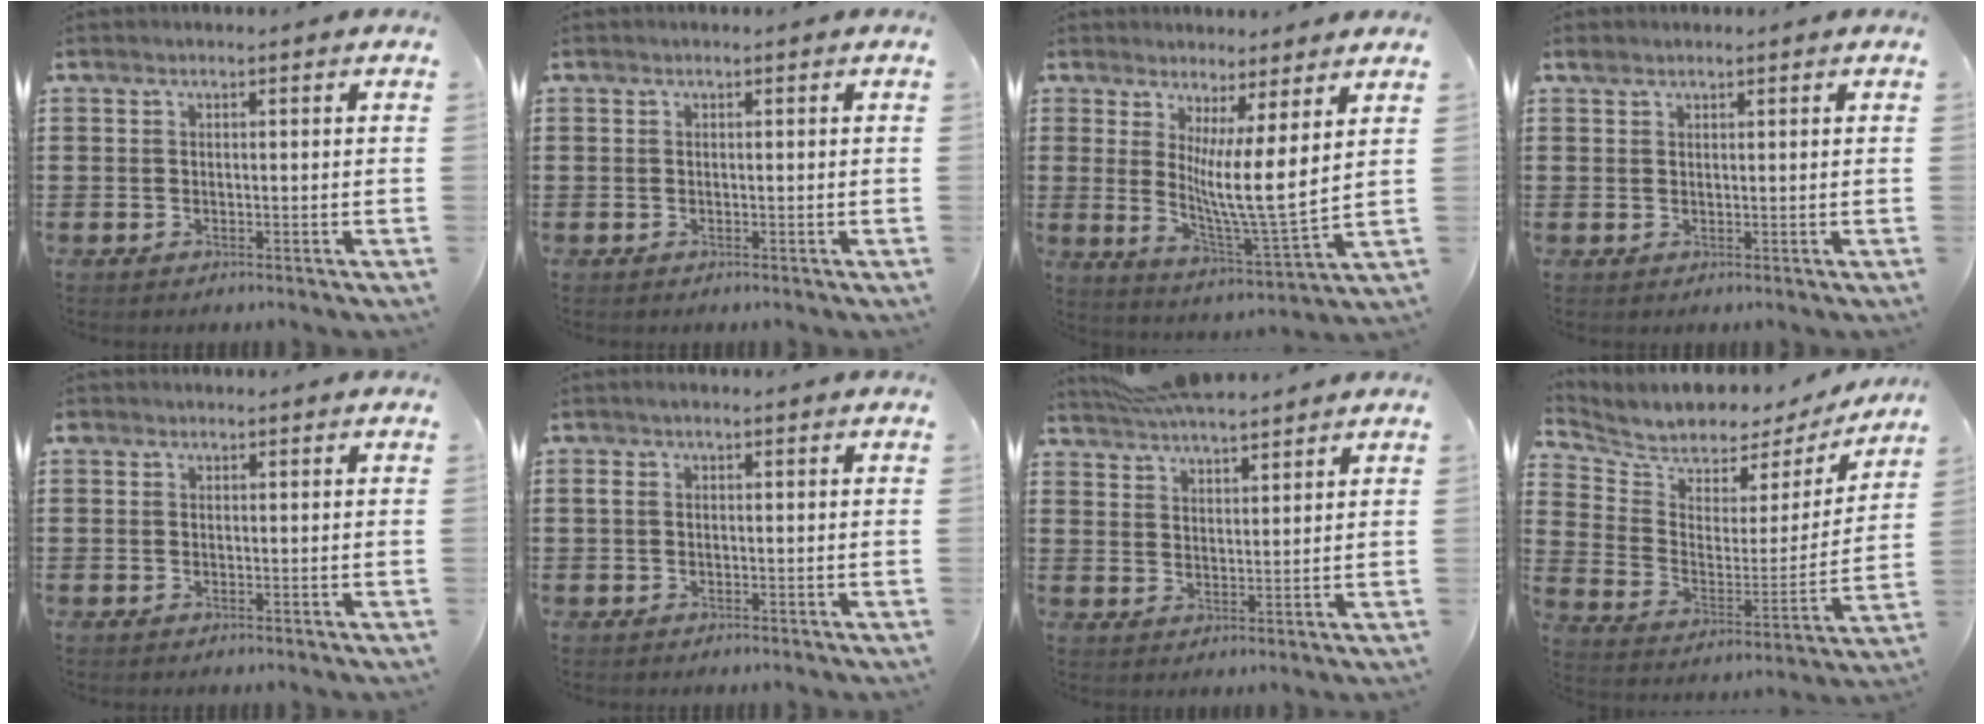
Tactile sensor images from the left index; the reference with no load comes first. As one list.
[{"total": 0.0}, {"total": 8.8, "force": [3.5, 0.6, 8.1], "torque": [-0.135, -0.040, 0.058]}, {"total": 1.3, "force": [1.0, 0.7, 0.2], "torque": [-0.006, 0.003, 0.020]}, {"total": 0.5, "force": [0.2, 0.5, 0.1], "torque": [-0.004, 0.005, 0.003]}, {"total": 1.2, "force": [-0.2, 0.6, 1.0], "torque": [-0.028, -0.001, -0.007]}, {"total": 5.2, "force": [4.9, 0.8, 1.5], "torque": [-0.044, -0.006, 0.094]}, {"total": 5.2, "force": [5.0, 1.3, 0.0], "torque": [-0.039, -0.046, 0.082]}]